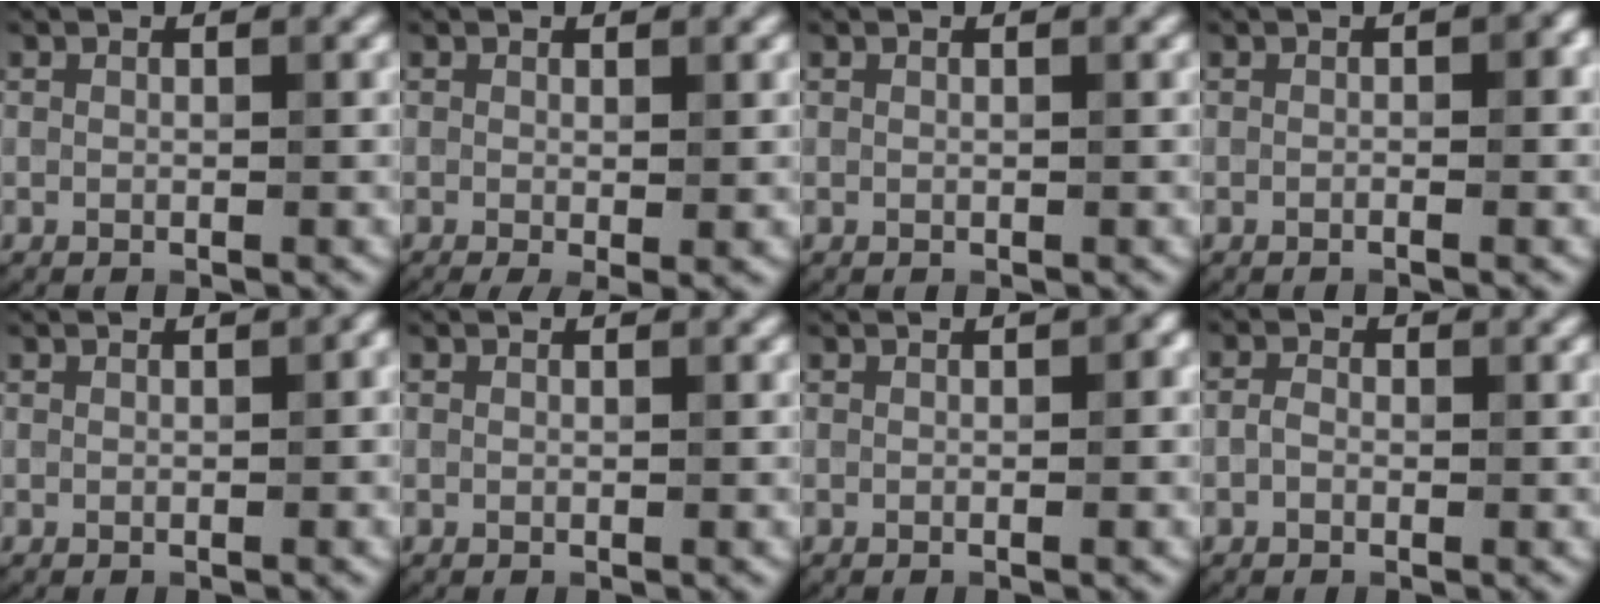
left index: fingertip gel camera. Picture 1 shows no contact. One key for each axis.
{"total": 2.0, "fx": -0.4, "fy": 0.3, "fz": 1.9, "tx": -0.034, "ty": -0.014, "tz": -0.007}
{"total": 0.0}
{"total": 1.8, "fx": -0.2, "fy": 0.3, "fz": 1.8, "tx": -0.024, "ty": -0.001, "tz": -0.006}
{"total": 1.2, "fx": -0.2, "fy": 0.2, "fz": 1.2, "tx": -0.015, "ty": 0.003, "tz": -0.002}
{"total": 0.0}
{"total": 1.9, "fx": -0.2, "fy": 0.2, "fz": 1.8, "tx": -0.024, "ty": 0.000, "tz": -0.004}
{"total": 1.2, "fx": -0.4, "fy": 0.9, "fz": 0.7, "tx": -0.014, "ty": 0.003, "tz": -0.013}